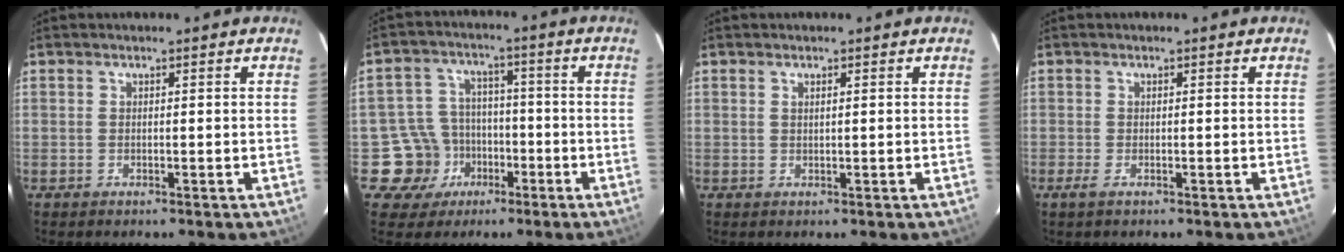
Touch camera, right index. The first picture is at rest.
{"total": 9.2, "force": [-4.1, 8.2, 0.7], "torque": [-0.037, 0.028, -0.056]}
{"total": 0.6, "force": [0.3, 0.0, 0.6], "torque": [-0.010, 0.003, 0.006]}
{"total": 1.4, "force": [-0.6, 0.2, 1.2], "torque": [-0.026, -0.004, -0.011]}